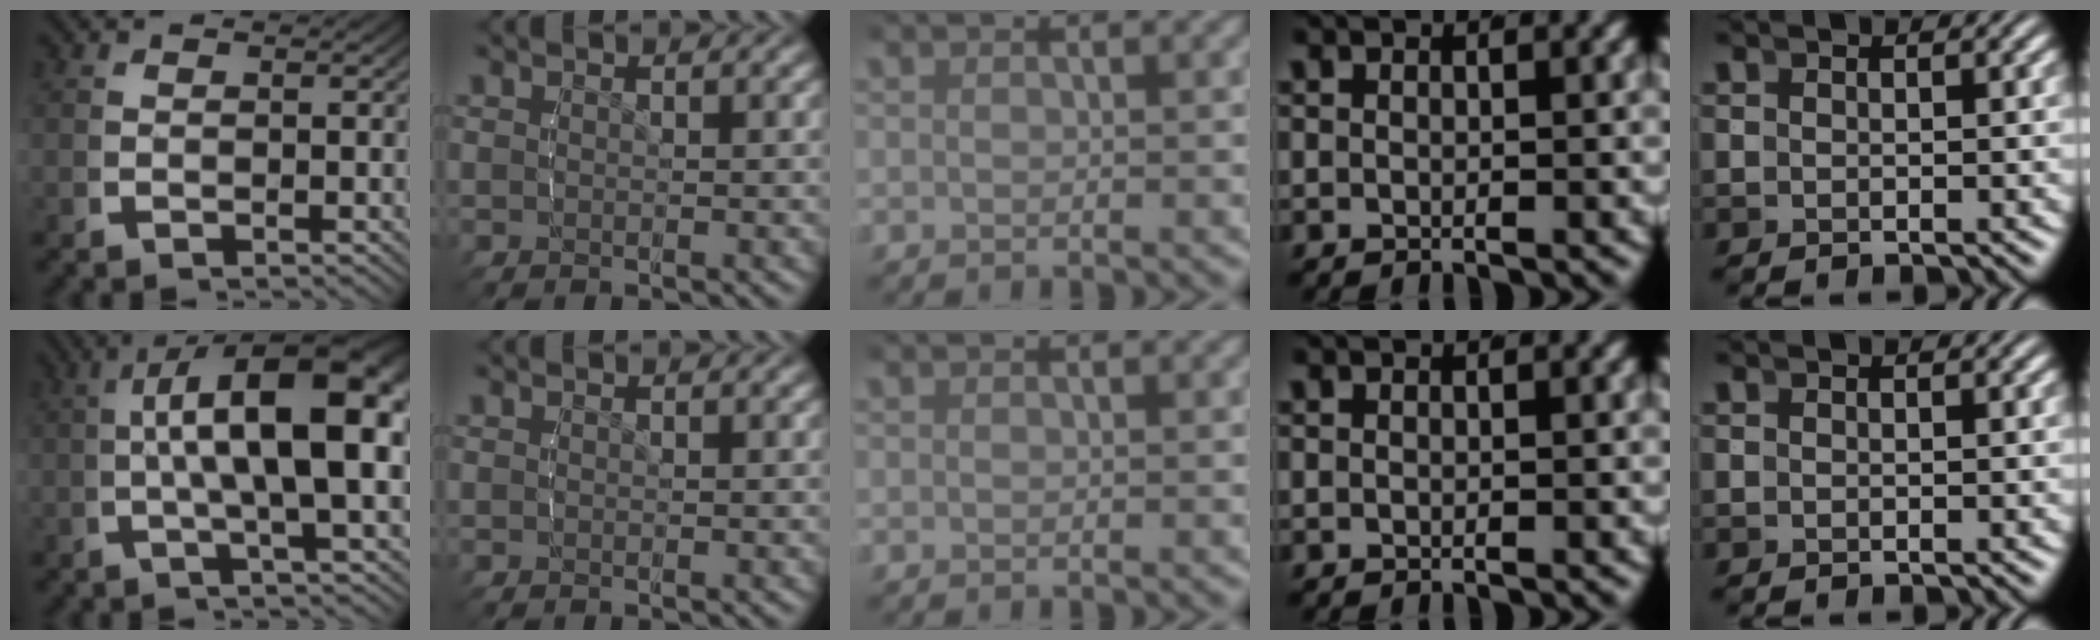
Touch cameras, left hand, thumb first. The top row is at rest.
{"thumb": {"total": 14.9, "force": [1.8, 6.2, 13.4], "torque": [-0.189, 0.002, 0.017]}}